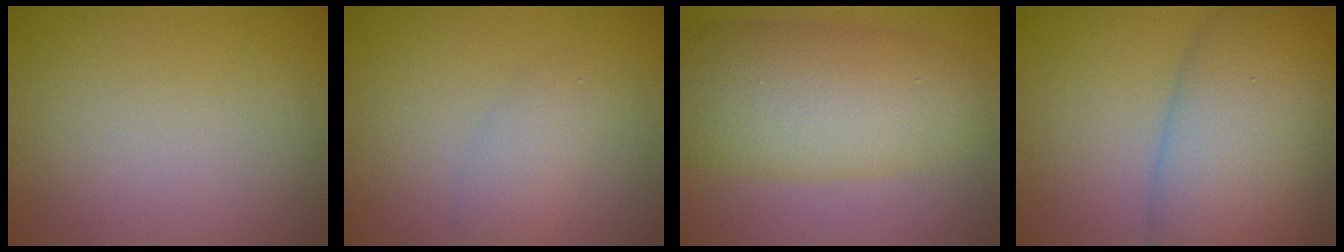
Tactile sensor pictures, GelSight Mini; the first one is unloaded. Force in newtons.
{"total": 2.2, "press": 2.2, "slide": 0.2}
{"total": 8.6, "press": 8.6, "slide": 0.4}
{"total": 10.2, "press": 10.2, "slide": 0.4}